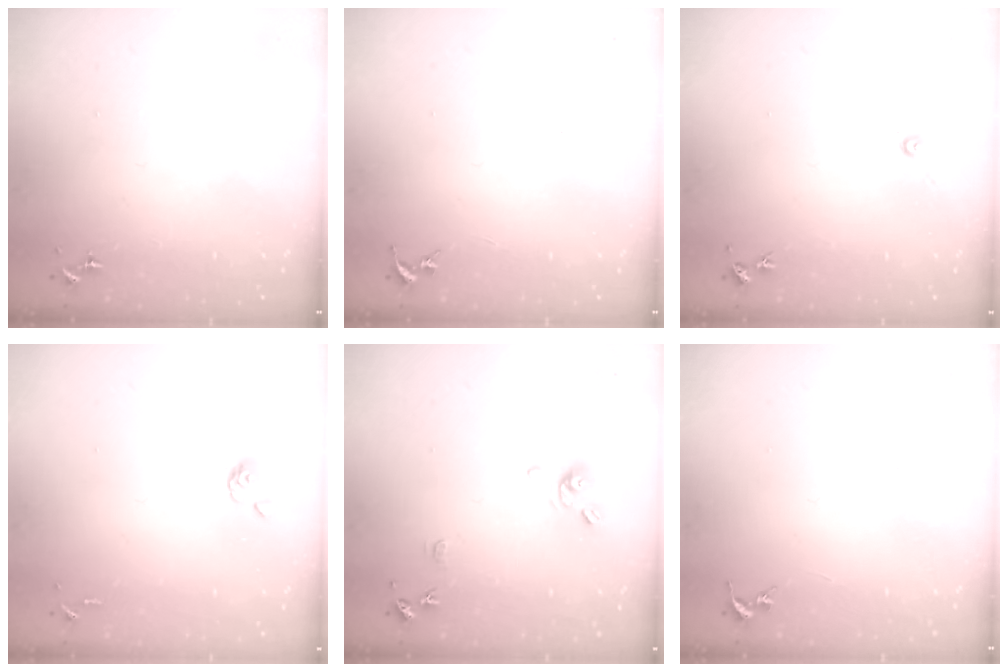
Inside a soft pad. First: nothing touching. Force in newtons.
{"total": 0.0}
{"total": 2.7, "press": 2.7, "slide": 0.2}
{"total": 4.9, "press": 4.8, "slide": 0.9}
{"total": 9.4, "press": 9.4, "slide": 0.9}
{"total": 0.0}